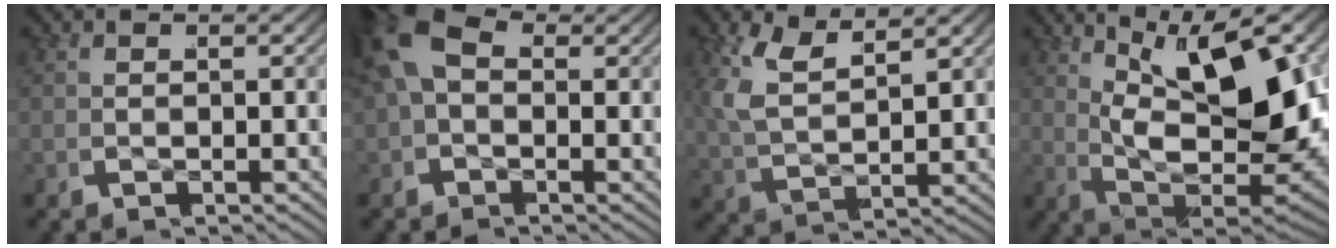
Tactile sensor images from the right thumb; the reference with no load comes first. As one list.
[{"total": 5.8, "force": [0.7, 4.4, 3.7], "torque": [-0.083, -0.004, 0.014]}, {"total": 5.6, "force": [2.3, 3.5, 3.7], "torque": [-0.110, -0.014, 0.059]}, {"total": 16.5, "force": [1.5, 8.6, 13.9], "torque": [-0.246, -0.048, 0.056]}]